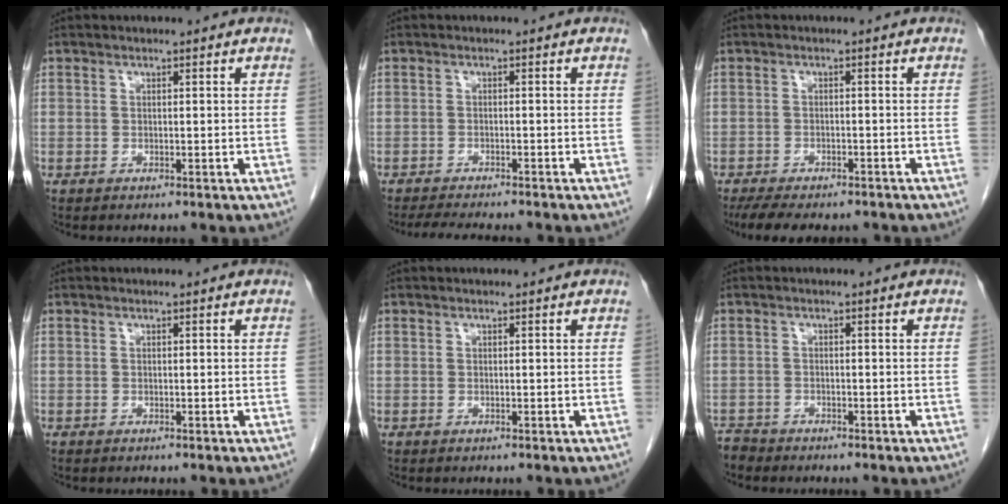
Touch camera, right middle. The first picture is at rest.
{"total": 6.7, "force": [-6.0, 0.8, 2.9], "torque": [-0.043, -0.014, -0.090]}
{"total": 10.3, "force": [-8.7, 3.0, 4.8], "torque": [-0.076, -0.007, -0.120]}
{"total": 0.0}
{"total": 0.0}
{"total": 1.8, "force": [-1.7, 0.2, -0.4], "torque": [0.002, -0.008, -0.034]}